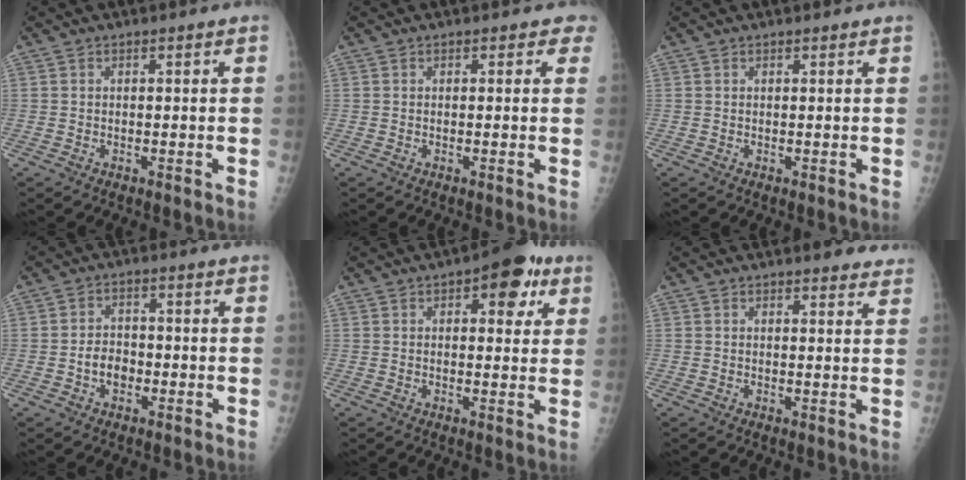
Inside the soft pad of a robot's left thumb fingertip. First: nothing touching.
{"total": 1.3, "force": [0.8, 0.8, 0.7], "torque": [0.017, 0.003, 0.001]}
{"total": 0.8, "force": [0.6, 0.2, 0.4], "torque": [-0.005, 0.001, 0.008]}
{"total": 4.0, "force": [-1.3, 3.0, 2.3], "torque": [-0.022, 0.015, -0.024]}
{"total": 9.3, "force": [4.3, 4.4, 7.0], "torque": [-0.050, -0.005, 0.048]}
{"total": 6.2, "force": [5.4, 1.6, 2.5], "torque": [-0.005, -0.019, 0.055]}